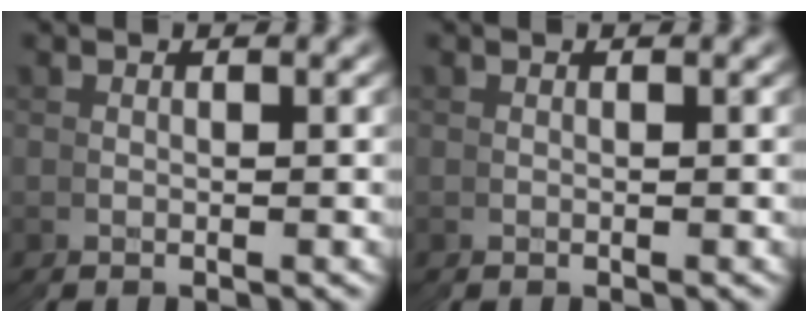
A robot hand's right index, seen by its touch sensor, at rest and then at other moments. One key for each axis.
{"total": 0.0}